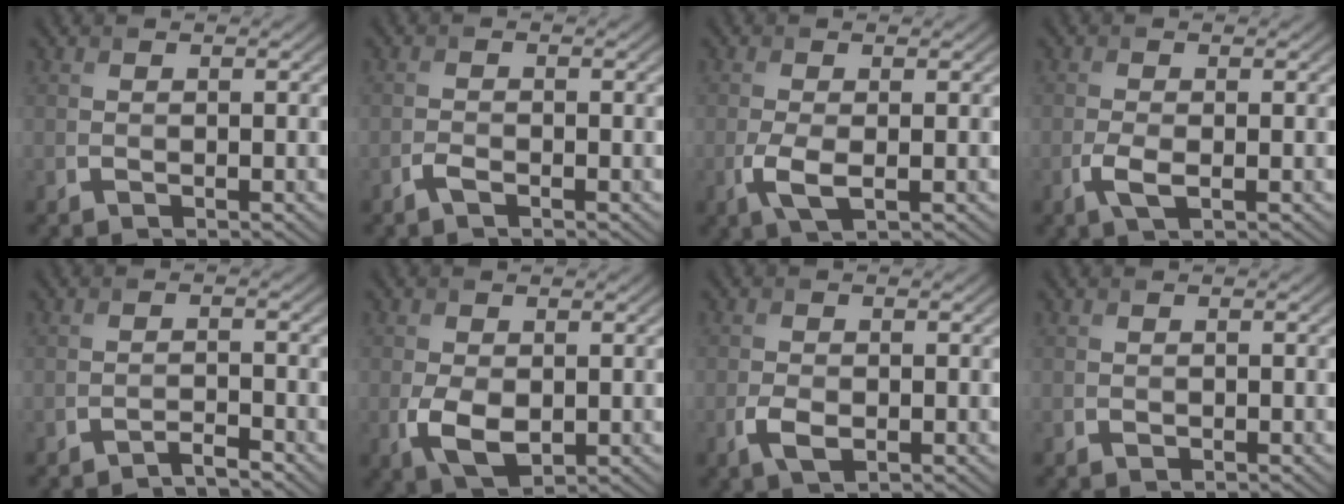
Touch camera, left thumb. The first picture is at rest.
{"total": 1.3, "force": [-0.9, 0.4, 0.8], "torque": [-0.020, 0.000, -0.020]}
{"total": 3.4, "force": [-0.9, 1.3, 3.0], "torque": [-0.076, -0.008, -0.021]}
{"total": 2.5, "force": [-0.9, 1.0, 2.2], "torque": [-0.057, -0.005, -0.022]}
{"total": 1.6, "force": [-1.5, 0.1, 0.7], "torque": [-0.009, 0.002, -0.032]}
{"total": 4.5, "force": [-0.7, 2.8, 3.5], "torque": [-0.085, -0.016, -0.007]}
{"total": 2.7, "force": [-0.9, 1.5, 2.0], "torque": [-0.048, -0.006, -0.016]}
{"total": 0.0}